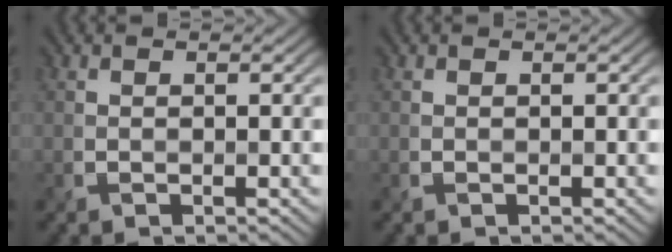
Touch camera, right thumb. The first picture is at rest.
{"total": 0.0}